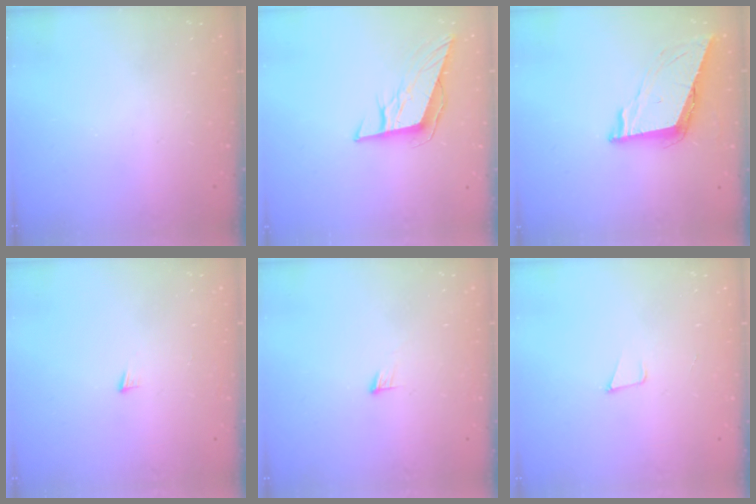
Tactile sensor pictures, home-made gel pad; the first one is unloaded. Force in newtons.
{"total": 10.2, "press": 9.6, "slide": 3.5}
{"total": 8.9, "press": 8.5, "slide": 2.7}
{"total": 5.2, "press": 5.2, "slide": 0.3}
{"total": 3.3, "press": 3.3, "slide": 0.2}
{"total": 3.9, "press": 2.9, "slide": 2.6}